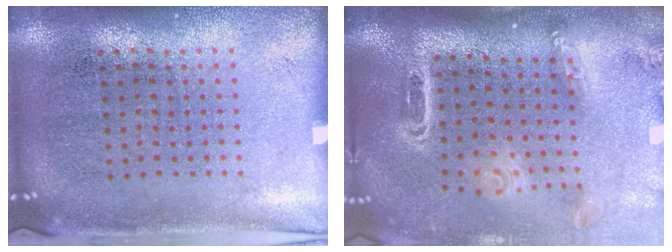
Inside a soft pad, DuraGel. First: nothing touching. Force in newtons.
{"total": 2.6, "press": 1.9, "slide": 1.8}